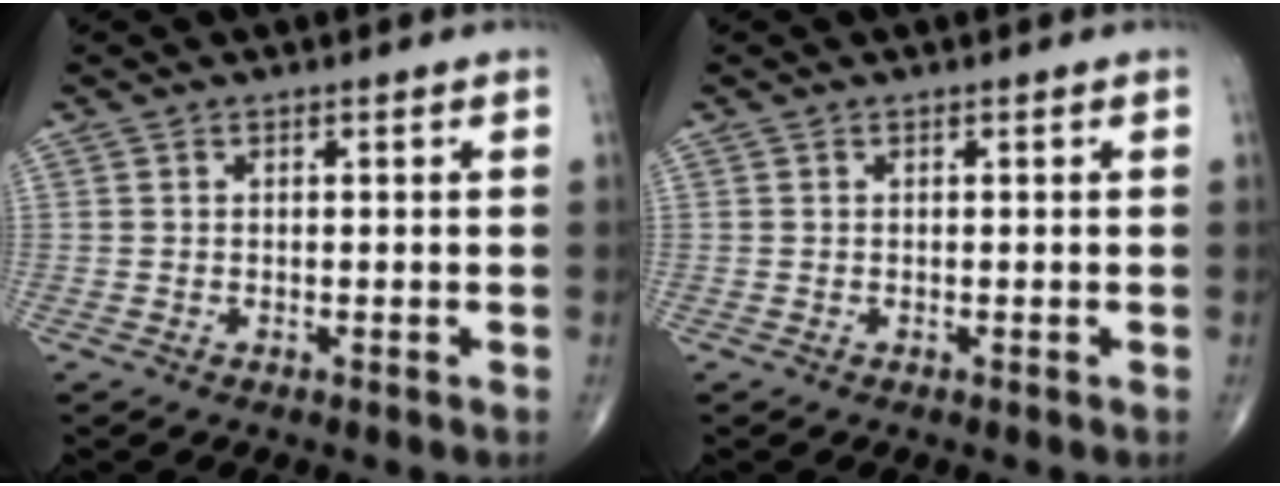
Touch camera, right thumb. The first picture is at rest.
{"total": 0.0}